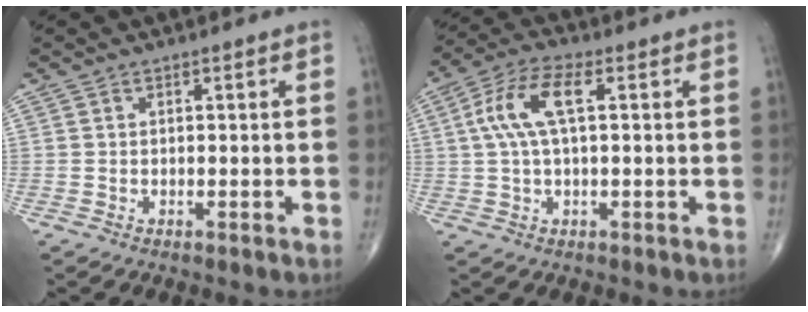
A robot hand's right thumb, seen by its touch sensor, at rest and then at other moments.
{"total": 9.2, "force": [1.9, 3.7, 8.3], "torque": [-0.182, 0.027, 0.032]}